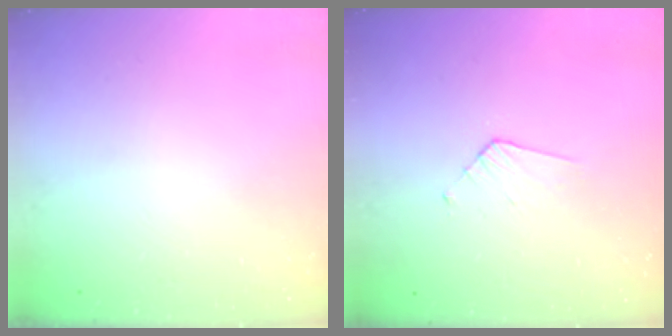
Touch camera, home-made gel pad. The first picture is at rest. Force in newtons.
{"total": 3.9, "press": 3.9, "slide": 0.3}